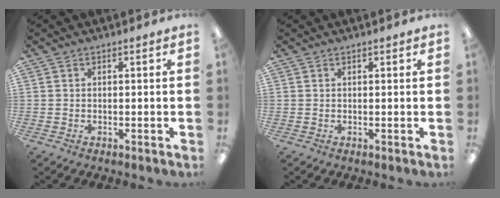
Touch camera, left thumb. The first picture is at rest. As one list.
[{"total": 0.5, "force": [0.4, 0.4, 0.0], "torque": [-0.001, 0.002, 0.006]}]